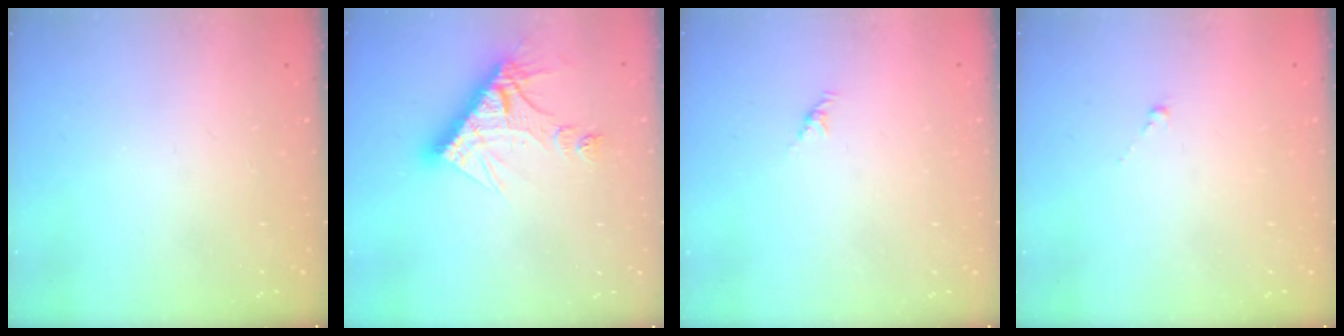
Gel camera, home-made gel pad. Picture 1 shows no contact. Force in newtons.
{"total": 13.5, "press": 13.5, "slide": 1.1}
{"total": 2.1, "press": 2.0, "slide": 0.7}
{"total": 0.0}